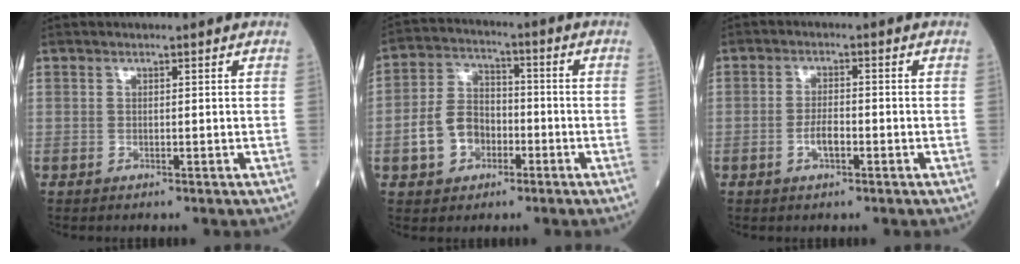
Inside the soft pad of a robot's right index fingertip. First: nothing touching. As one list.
[{"total": 8.0, "force": [-2.8, 6.0, 4.6], "torque": [-0.105, 0.020, -0.049]}, {"total": 3.0, "force": [-1.1, 1.0, 2.6], "torque": [-0.051, 0.003, -0.019]}]